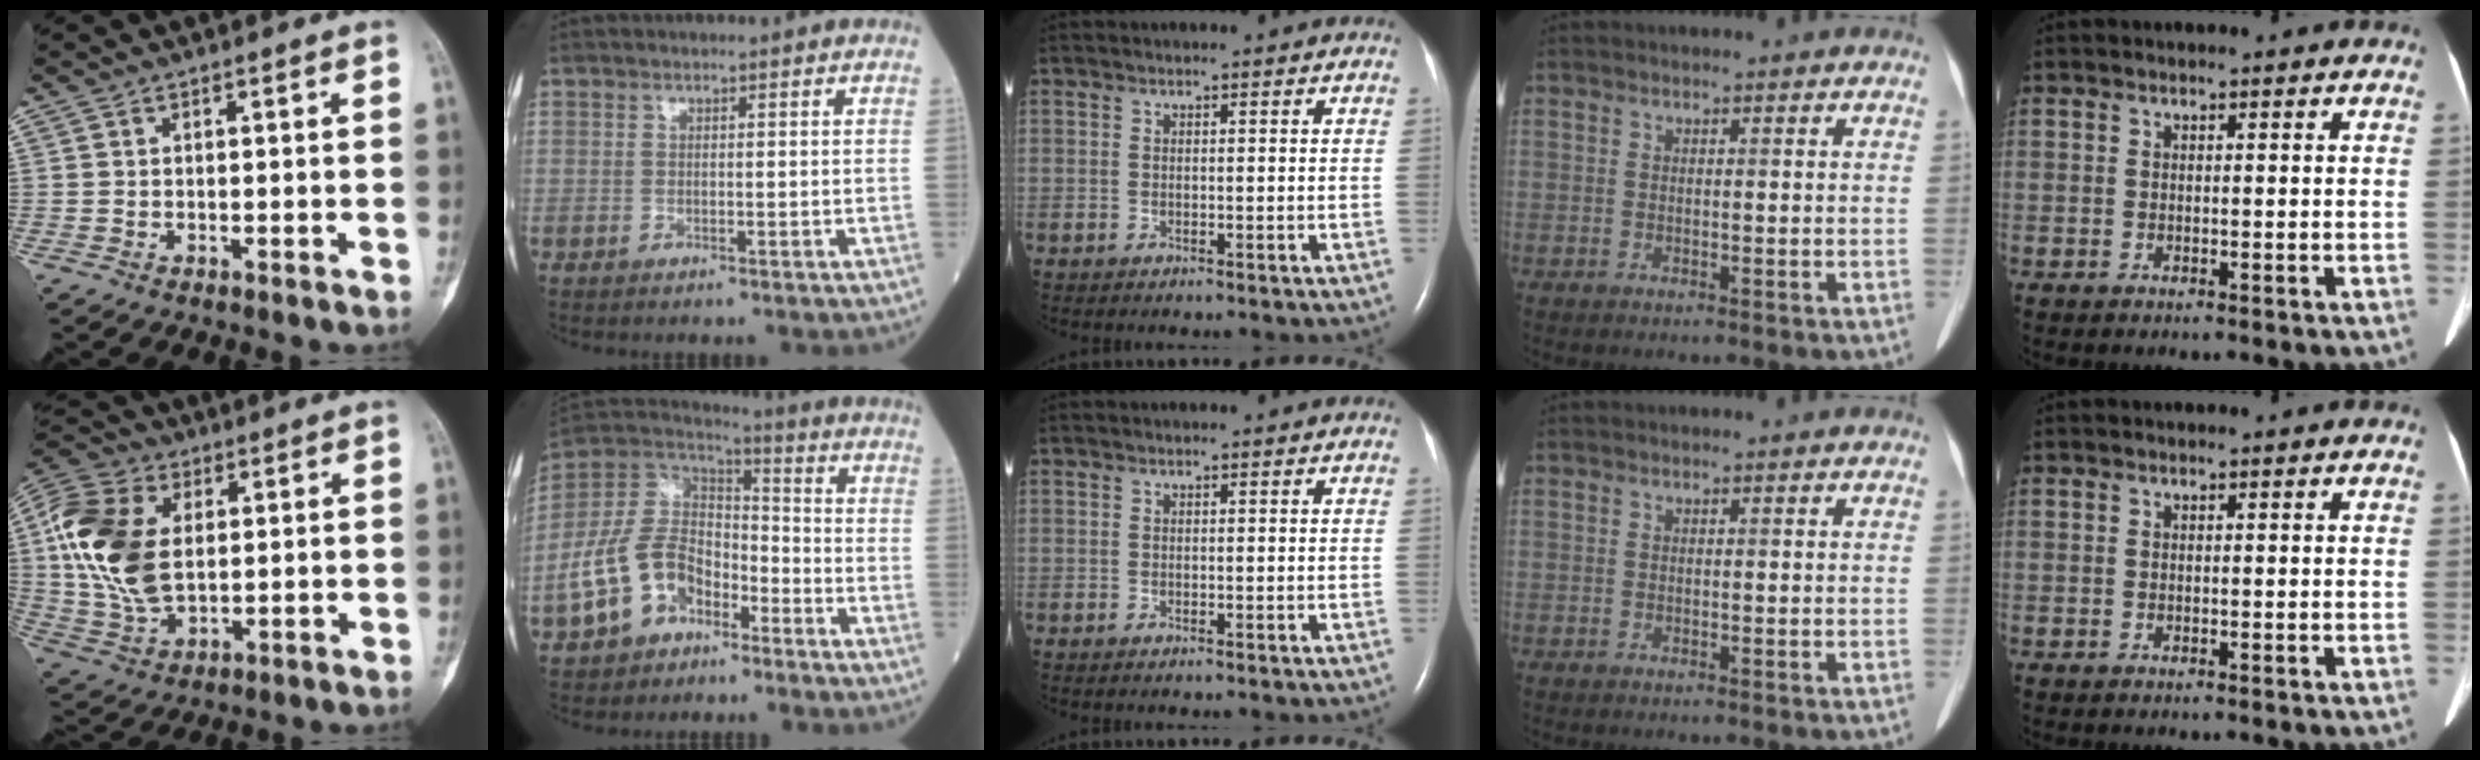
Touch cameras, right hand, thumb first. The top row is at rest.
{"thumb": {"total": 17.5, "force": [2.7, 11.1, 13.3], "torque": [-0.268, 0.000, 0.050]}, "index": {"total": 12.5, "force": [-6.5, 7.9, 7.2], "torque": [-0.169, 0.023, -0.125]}}